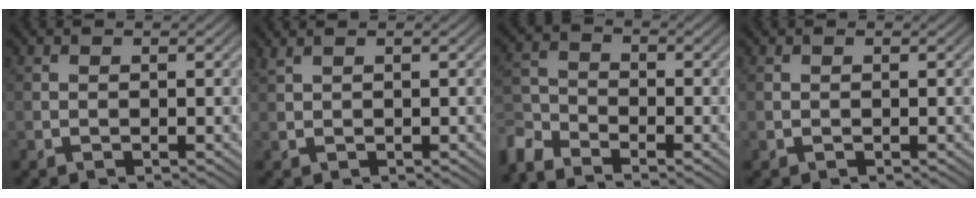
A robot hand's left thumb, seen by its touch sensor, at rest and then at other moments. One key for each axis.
{"total": 1.2, "fx": 1.0, "fy": 0.1, "fz": 0.6, "tx": -0.023, "ty": 0.007, "tz": 0.021}
{"total": 5.6, "fx": -4.7, "fy": 2.1, "fz": 2.2, "tx": -0.053, "ty": -0.009, "tz": -0.110}
{"total": 0.0}